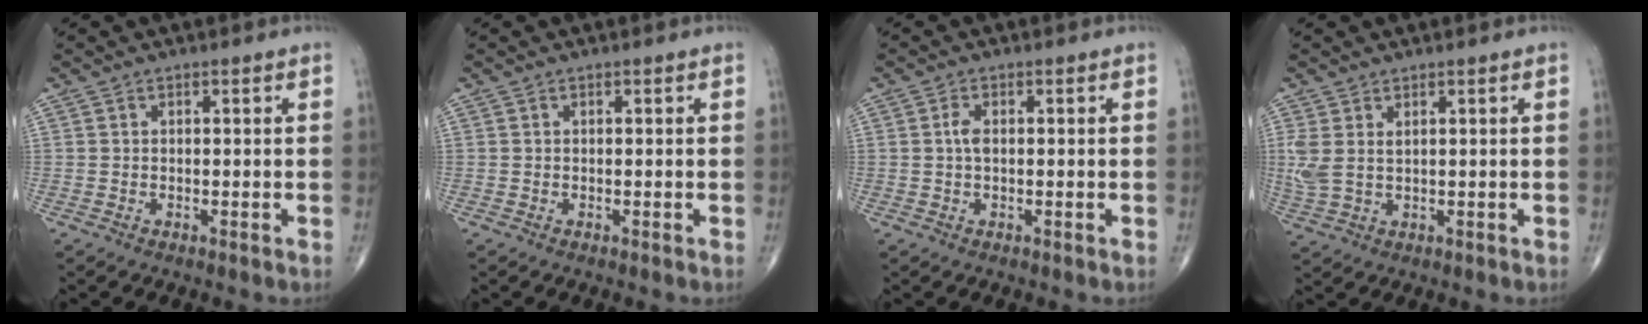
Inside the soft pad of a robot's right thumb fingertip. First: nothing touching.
{"total": 0.0}
{"total": 2.0, "force": [0.1, 1.0, 1.7], "torque": [-0.037, 0.003, 0.000]}
{"total": 4.5, "force": [1.4, 2.4, 3.6], "torque": [-0.101, 0.002, 0.037]}